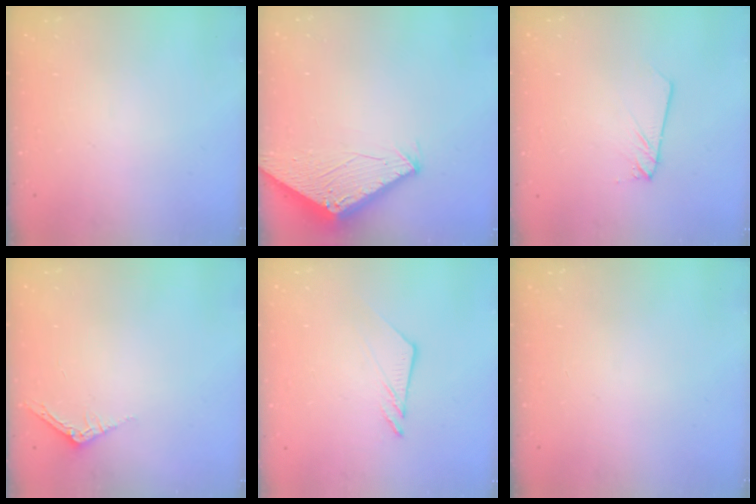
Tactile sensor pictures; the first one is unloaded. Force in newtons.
{"total": 2.8, "press": 2.8, "slide": 0.2}
{"total": 2.3, "press": 2.3, "slide": 0.1}
{"total": 2.5, "press": 2.5, "slide": 0.2}
{"total": 6.7, "press": 6.7, "slide": 0.1}
{"total": 0.0}